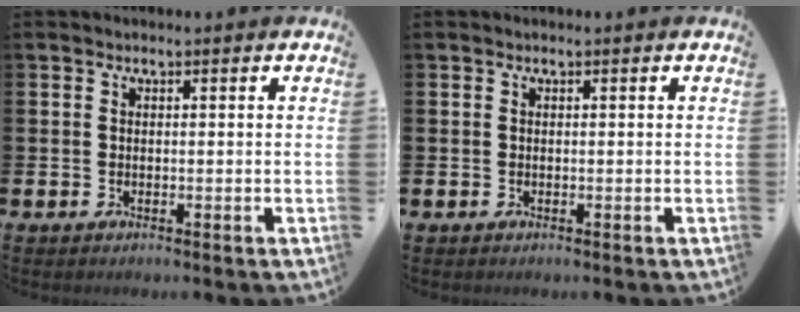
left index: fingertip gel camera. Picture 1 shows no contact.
{"total": 0.0}